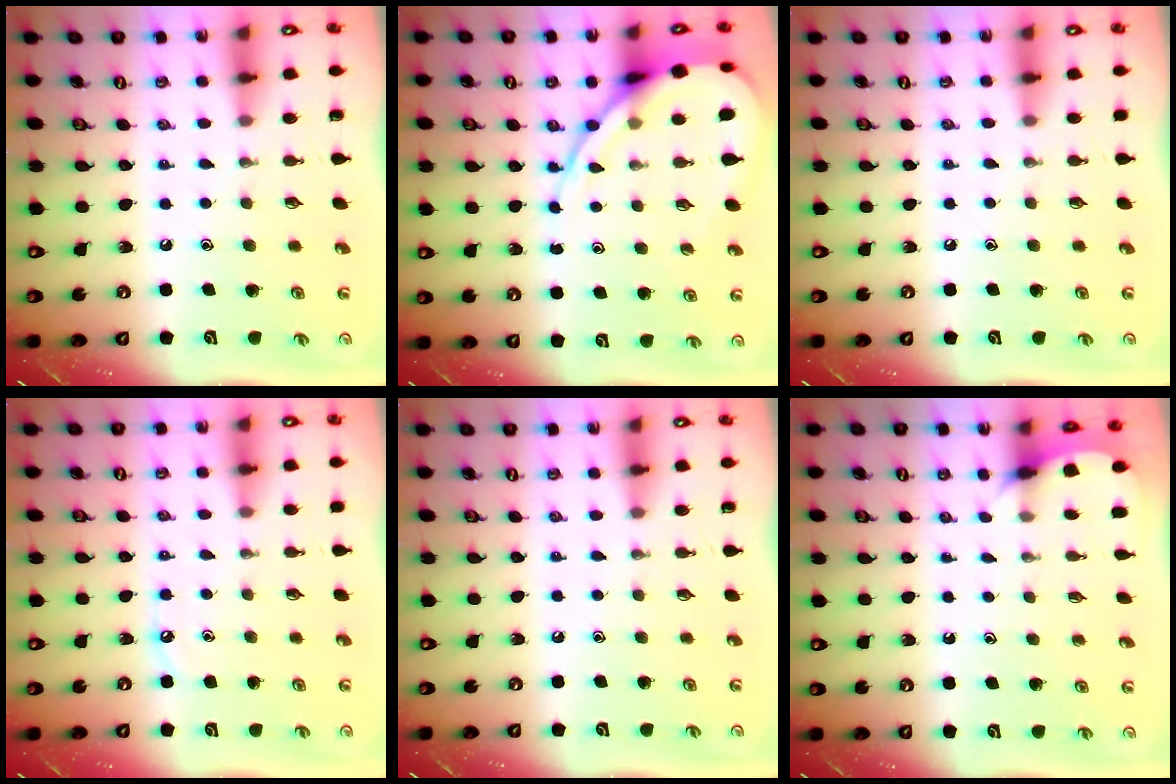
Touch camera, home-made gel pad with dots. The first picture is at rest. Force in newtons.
{"total": 12.1, "press": 12.1, "slide": 0.9}
{"total": 2.3, "press": 2.3, "slide": 0.4}
{"total": 3.9, "press": 3.9, "slide": 0.6}
{"total": 0.0}
{"total": 4.4, "press": 4.4, "slide": 0.3}